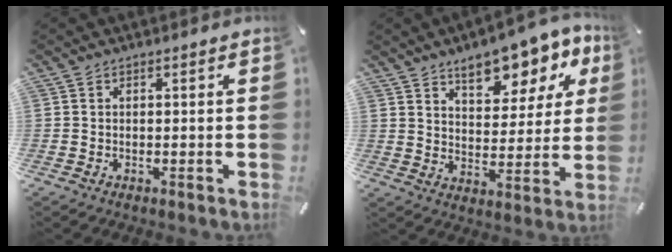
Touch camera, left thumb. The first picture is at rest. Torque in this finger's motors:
{"motor_torque": [2.48, 2.52, 1.43, -1.34, 0.18]}